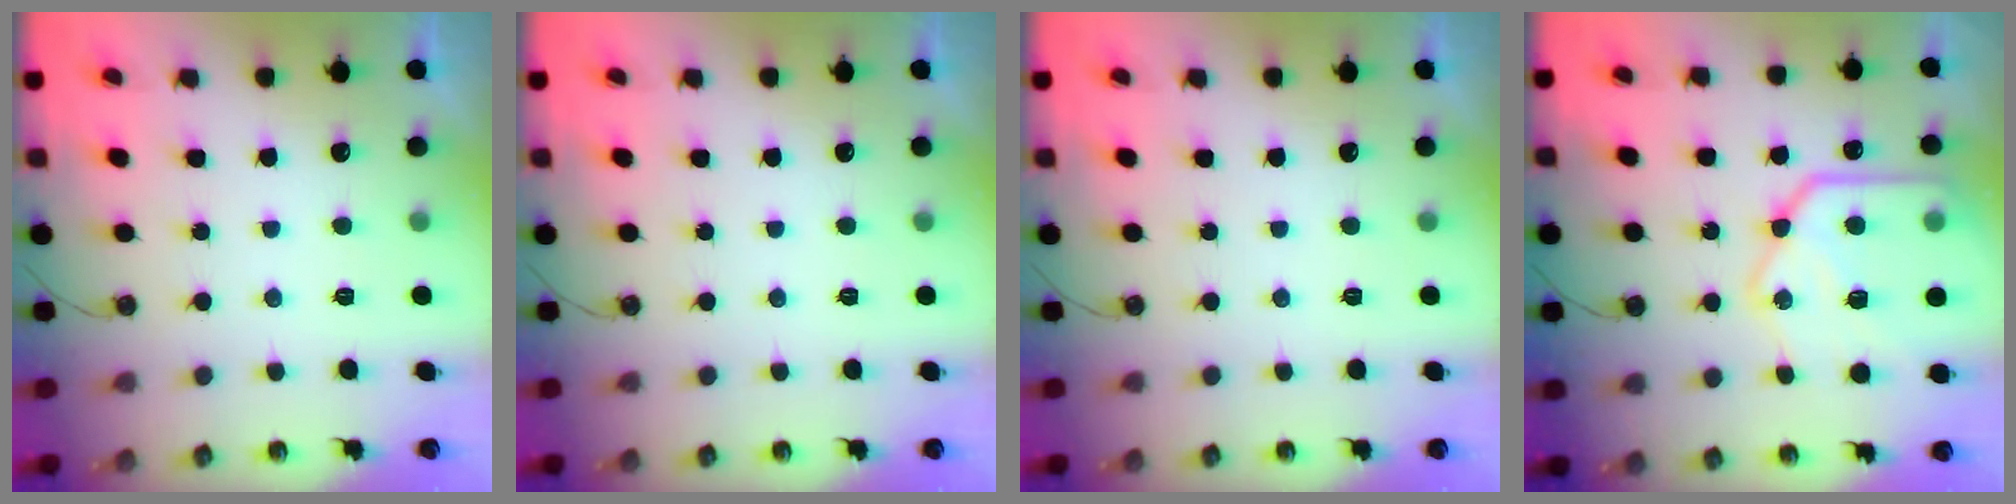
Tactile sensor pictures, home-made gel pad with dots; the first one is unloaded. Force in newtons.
{"total": 0.0}
{"total": 0.0}
{"total": 21.6, "press": 21.5, "slide": 2.0}